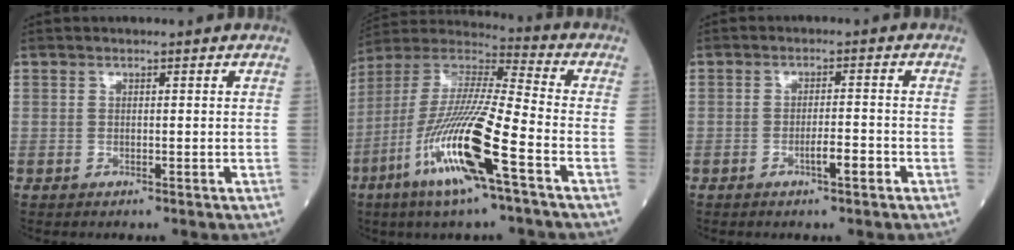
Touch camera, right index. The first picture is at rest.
{"total": 18.5, "force": [-7.9, 0.9, 16.7], "torque": [-0.358, -0.031, -0.157]}
{"total": 3.0, "force": [-1.6, 0.2, 2.5], "torque": [-0.038, 0.001, -0.027]}